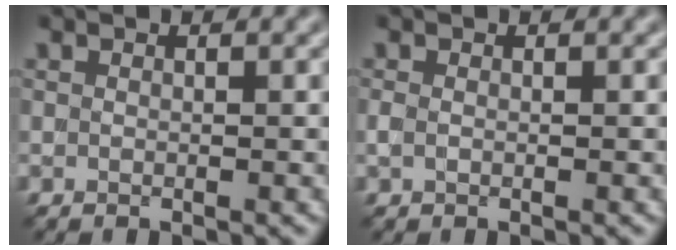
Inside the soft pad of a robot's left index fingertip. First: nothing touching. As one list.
[{"total": 0.7, "force": [-0.2, 0.5, 0.4], "torque": [-0.012, -0.001, -0.004]}]